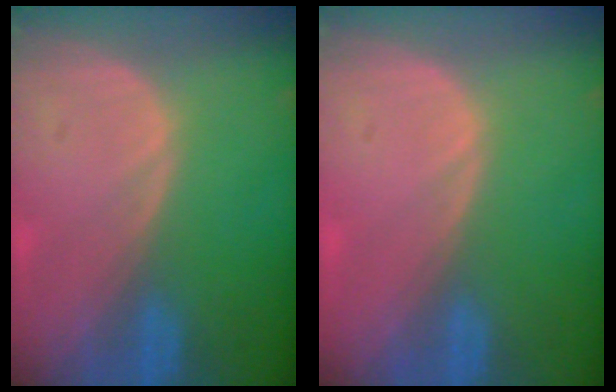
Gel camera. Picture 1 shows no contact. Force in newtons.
{"total": 0.6, "press": 0.1, "slide": 0.6}